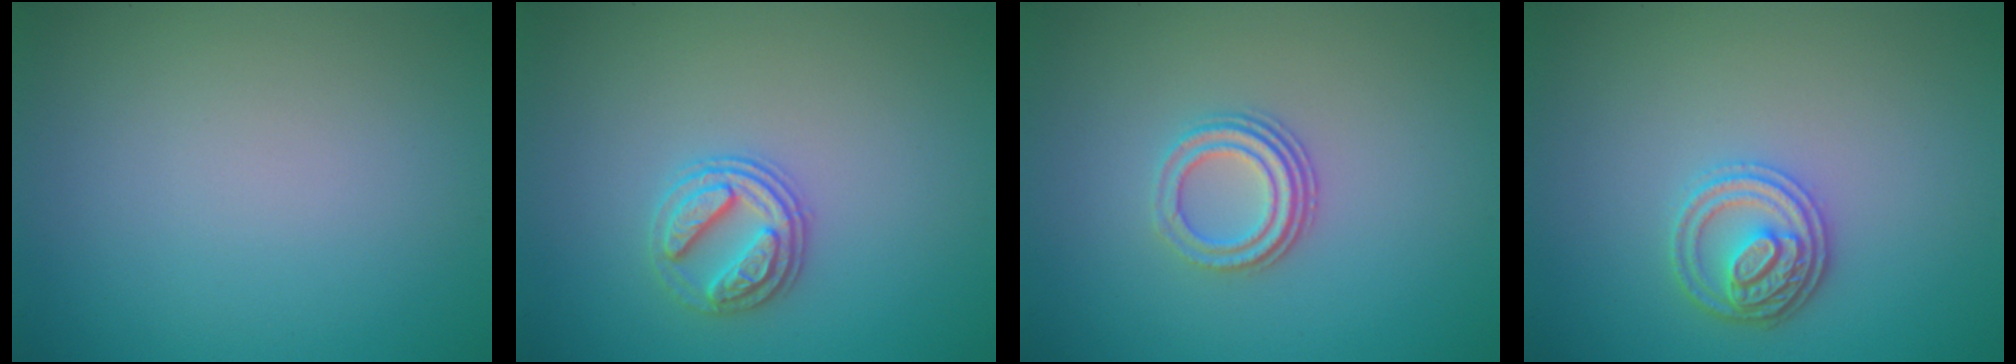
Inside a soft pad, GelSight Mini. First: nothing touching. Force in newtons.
{"total": 2.7, "press": 2.6, "slide": 0.9}
{"total": 3.0, "press": 2.2, "slide": 2.0}
{"total": 3.0, "press": 2.8, "slide": 1.0}